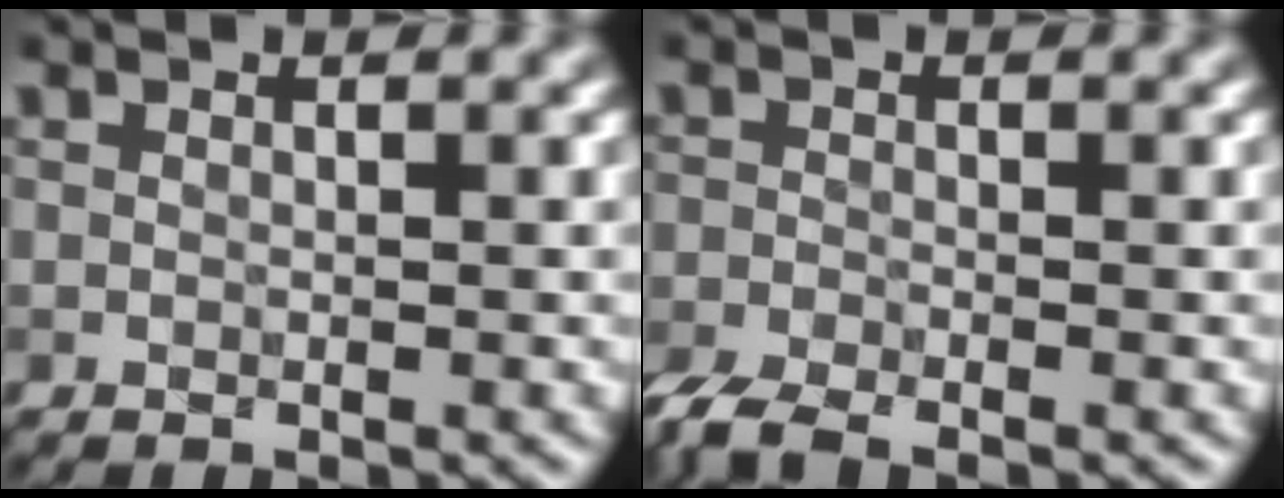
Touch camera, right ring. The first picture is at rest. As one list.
[{"total": 3.8, "force": [-3.4, 0.6, 1.5], "torque": [-0.028, -0.004, -0.063]}]